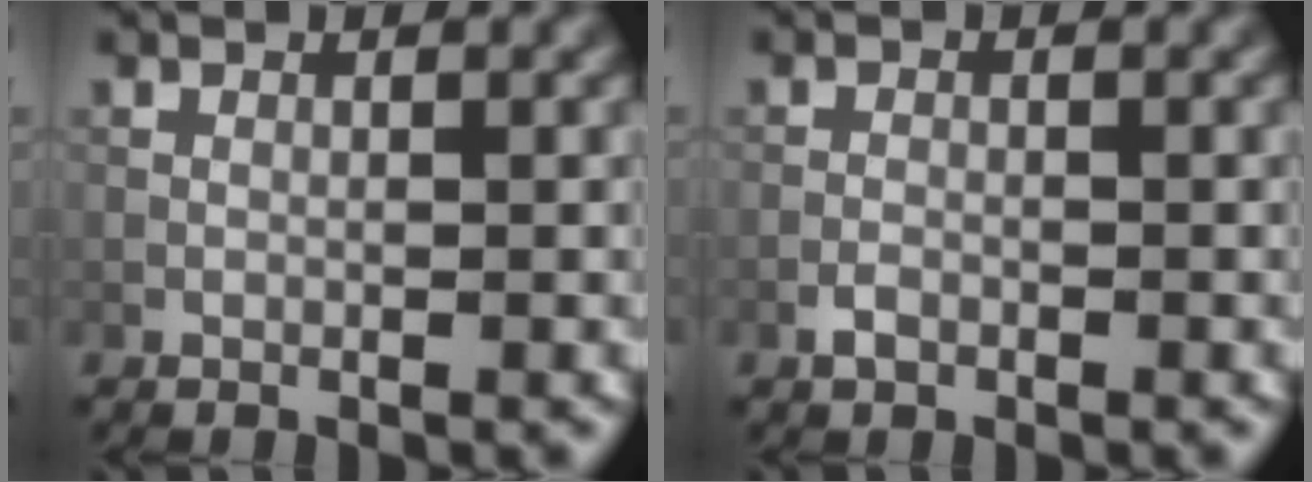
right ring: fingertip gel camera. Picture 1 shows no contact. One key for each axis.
{"total": 1.1, "fx": -0.6, "fy": 0.6, "fz": 0.6, "tx": -0.009, "ty": 0.001, "tz": -0.015}